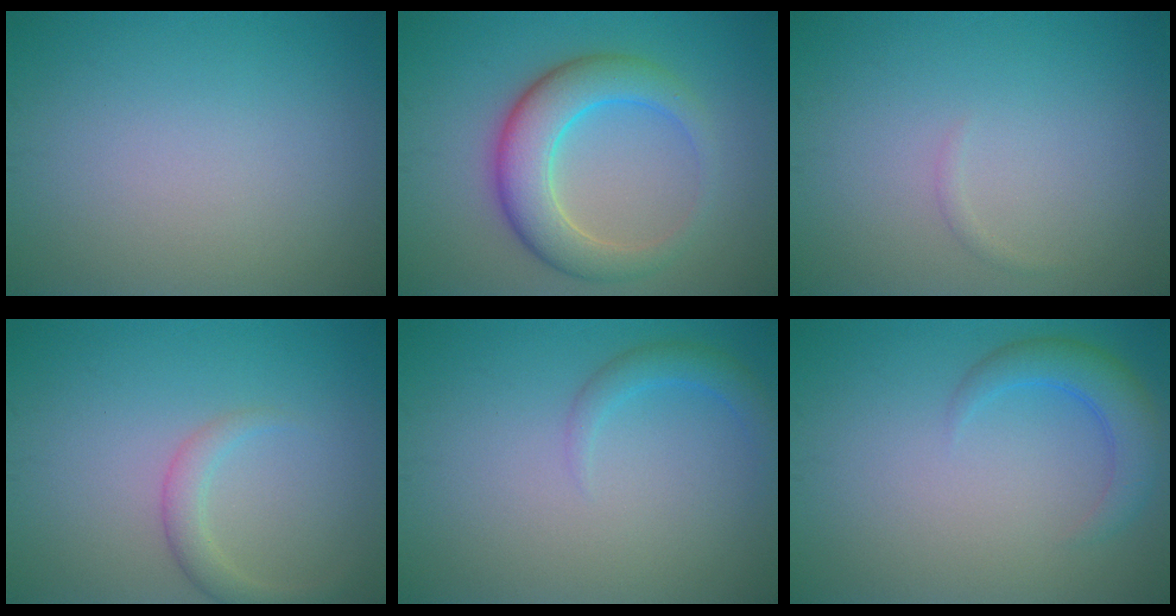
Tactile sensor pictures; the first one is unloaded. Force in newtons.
{"total": 6.3, "press": 6.3, "slide": 0.5}
{"total": 0.5, "press": 0.5, "slide": 0.0}
{"total": 2.0, "press": 2.0, "slide": 0.0}
{"total": 1.8, "press": 1.8, "slide": 0.2}
{"total": 3.4, "press": 3.3, "slide": 0.3}